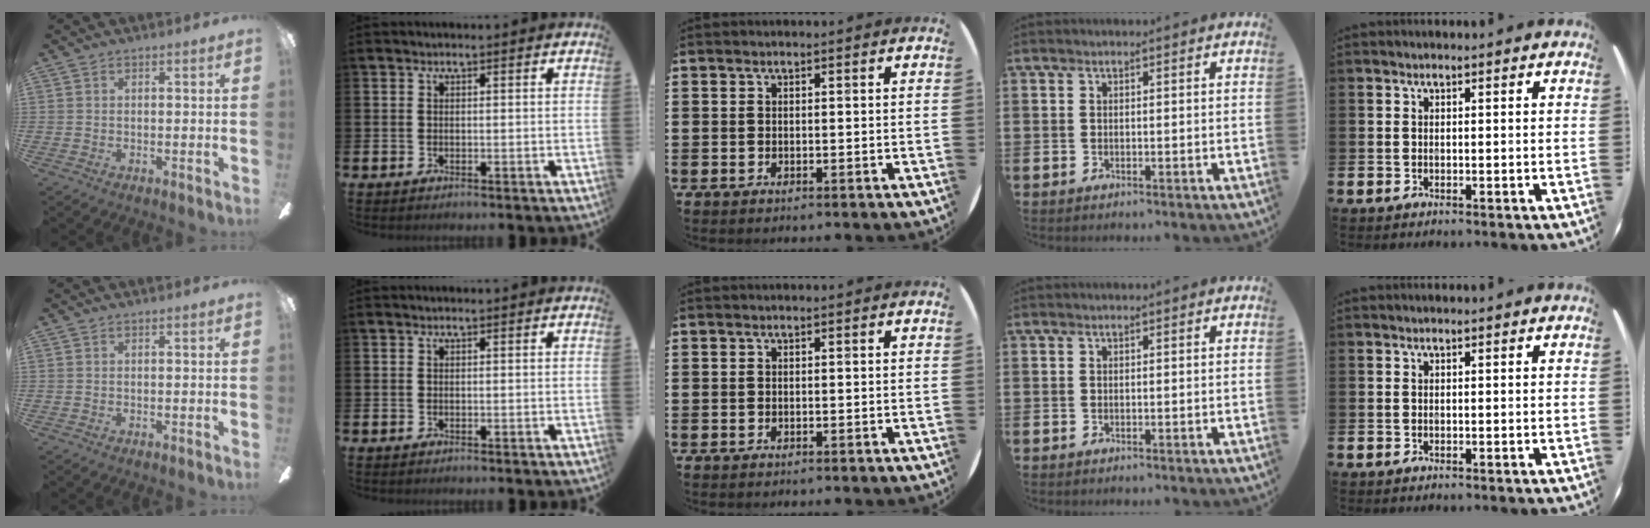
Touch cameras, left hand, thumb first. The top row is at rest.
{}